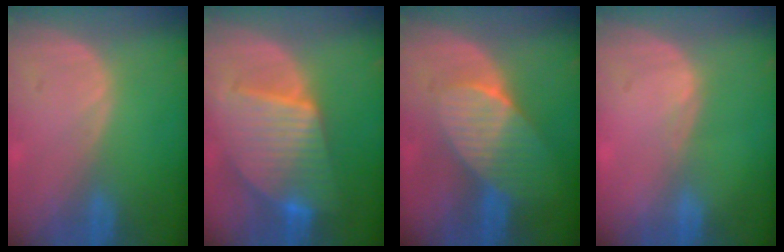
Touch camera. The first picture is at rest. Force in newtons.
{"total": 10.0, "press": 10.0, "slide": 0.7}
{"total": 7.7, "press": 6.9, "slide": 3.4}
{"total": 0.6, "press": 0.5, "slide": 0.4}